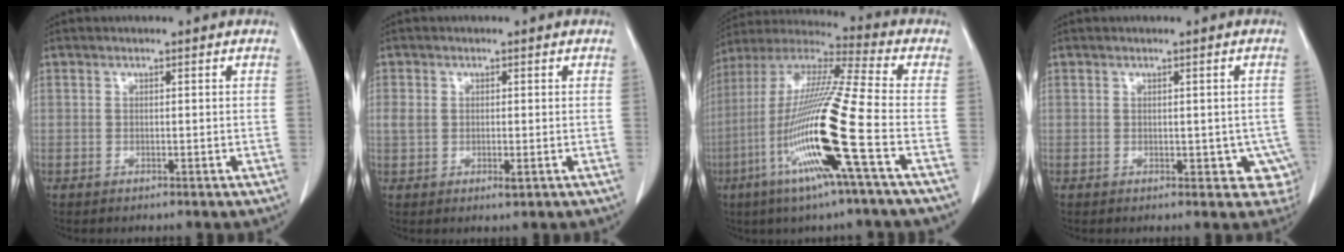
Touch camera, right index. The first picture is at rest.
{"total": 3.0, "force": [-0.2, 1.7, 2.4], "torque": [-0.049, 0.000, 0.003]}
{"total": 19.7, "force": [-6.5, -0.9, 18.6], "torque": [-0.388, -0.024, -0.138]}
{"total": 4.7, "force": [-0.6, 3.0, 3.6], "torque": [-0.011, 0.005, -0.001]}